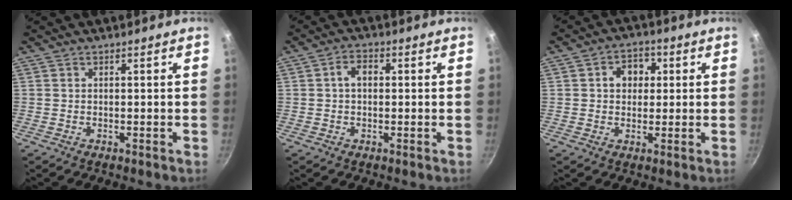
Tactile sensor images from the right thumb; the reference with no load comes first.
{"total": 3.6, "force": [0.3, 2.5, 2.6], "torque": [-0.034, 0.011, 0.000]}
{"total": 5.9, "force": [1.2, 4.8, 3.3], "torque": [-0.013, 0.008, 0.010]}